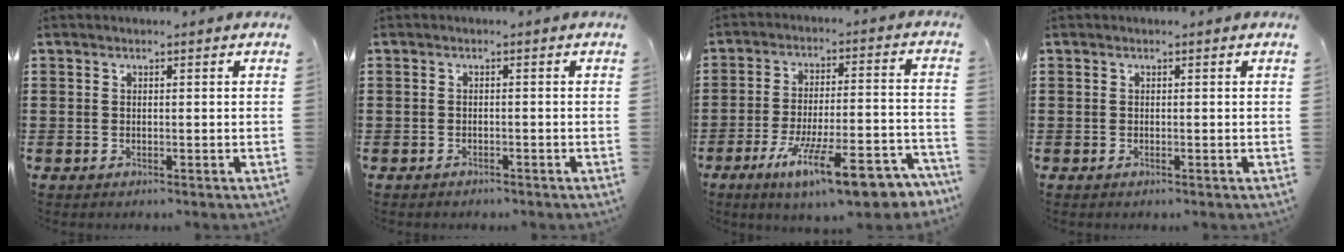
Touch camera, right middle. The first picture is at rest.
{"total": 1.0, "force": [-1.0, 0.4, -0.1], "torque": [0.001, 0.004, -0.022]}
{"total": 13.9, "force": [-9.4, 2.4, 10.0], "torque": [-0.162, 0.025, -0.160]}
{"total": 0.0}